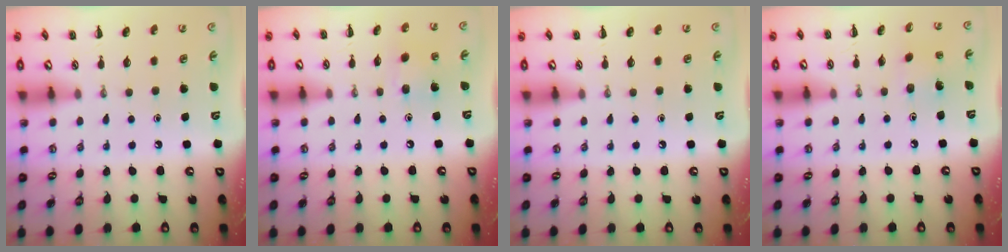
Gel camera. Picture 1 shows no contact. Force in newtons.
{"total": 6.7, "press": 6.4, "slide": 1.7}
{"total": 0.0}
{"total": 1.9, "press": 1.7, "slide": 0.7}